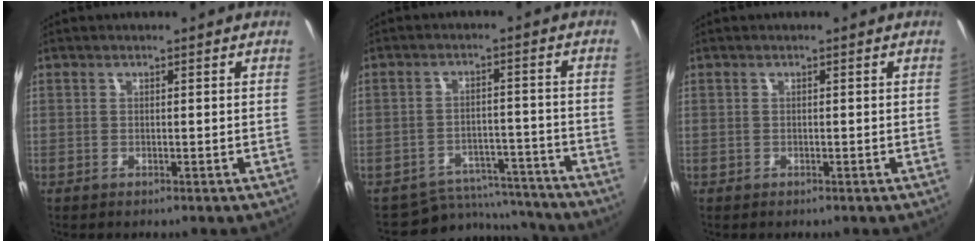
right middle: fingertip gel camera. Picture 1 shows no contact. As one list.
[{"total": 11.3, "force": [-10.6, 3.7, 0.9], "torque": [-0.026, 0.028, -0.142]}, {"total": 0.5, "force": [-0.3, 0.4, 0.0], "torque": [-0.001, -0.003, -0.005]}]